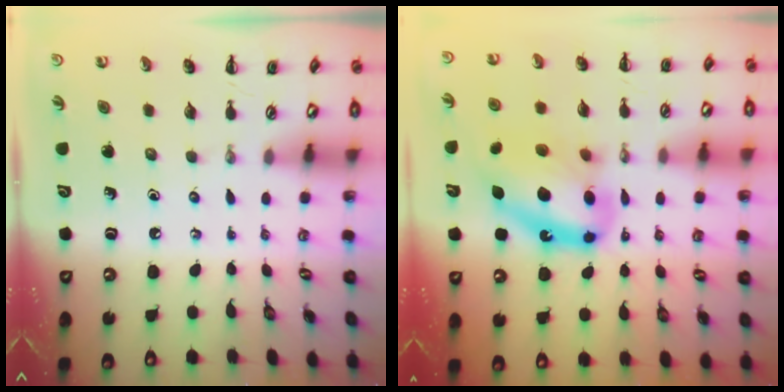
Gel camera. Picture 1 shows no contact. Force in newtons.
{"total": 15.7, "press": 15.2, "slide": 4.1}